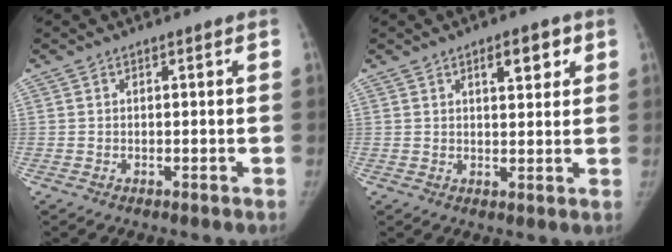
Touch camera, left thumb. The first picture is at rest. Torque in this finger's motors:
{"motor_torque": [-0.03, 0.31, 0.56, -0.12, 0.00]}